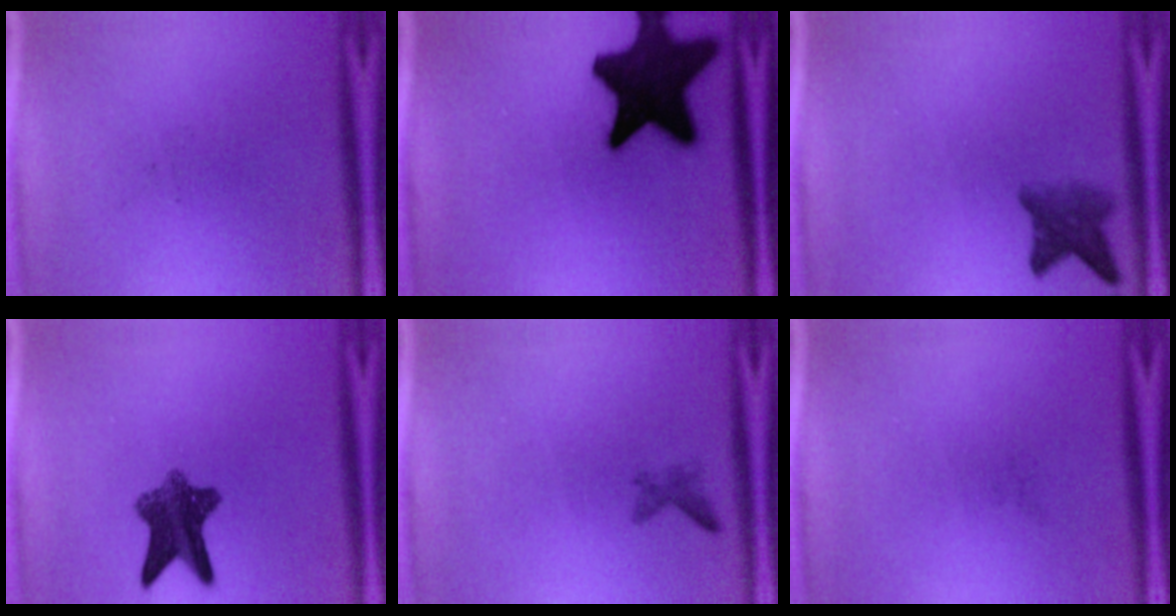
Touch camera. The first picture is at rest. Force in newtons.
{"total": 17.5}
{"total": 4.3}
{"total": 8.2}
{"total": 1.1}
{"total": 0.0}